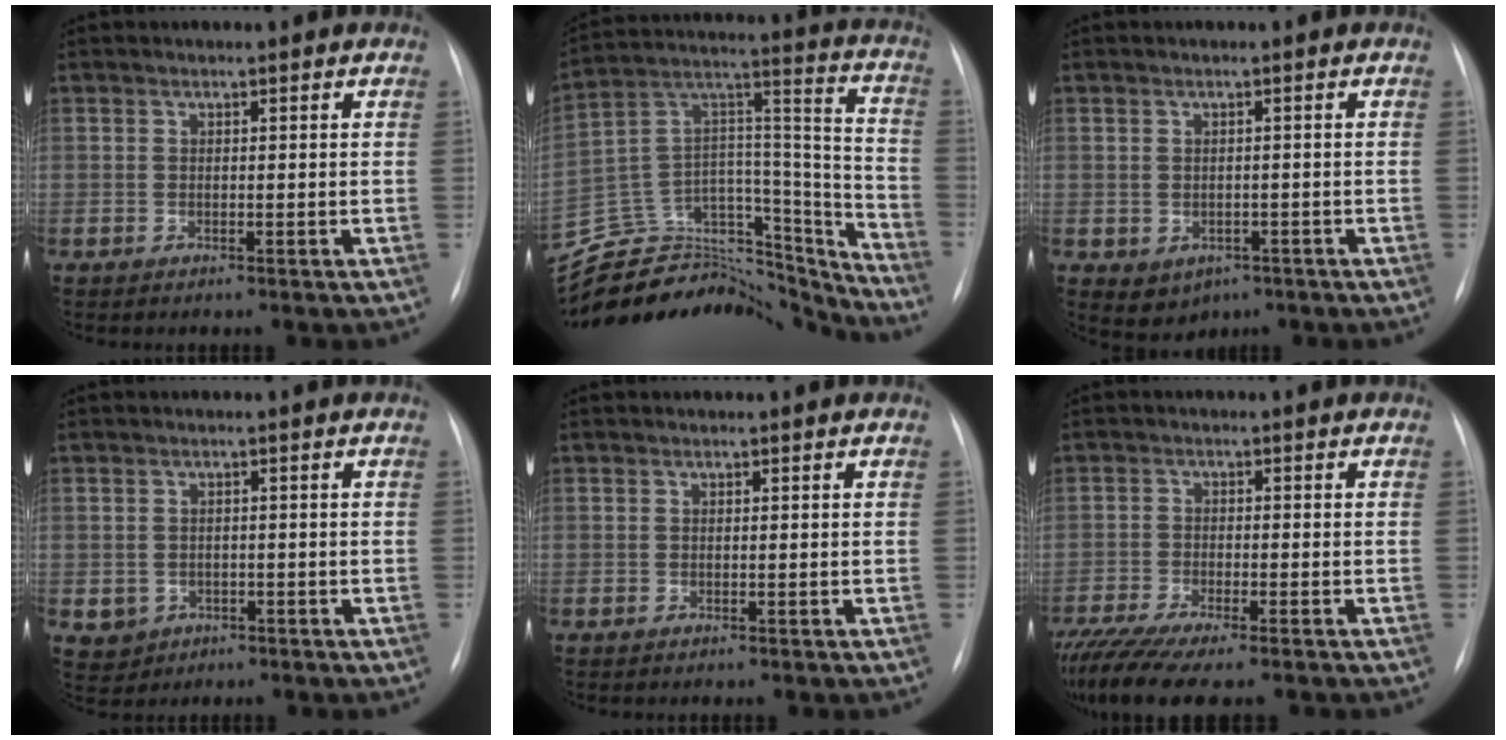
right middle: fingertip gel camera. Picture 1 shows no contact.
{"total": 31.3, "force": [-29.3, 7.9, 7.9], "torque": [-0.137, 0.038, -0.439]}
{"total": 4.4, "force": [-1.8, 3.6, 1.8], "torque": [-0.024, 0.002, -0.010]}
{"total": 3.4, "force": [-1.1, 3.1, 0.7], "torque": [-0.010, 0.004, -0.008]}
{"total": 0.0}
{"total": 10.4, "force": [-8.4, 1.0, 6.0], "torque": [-0.102, -0.019, -0.137]}